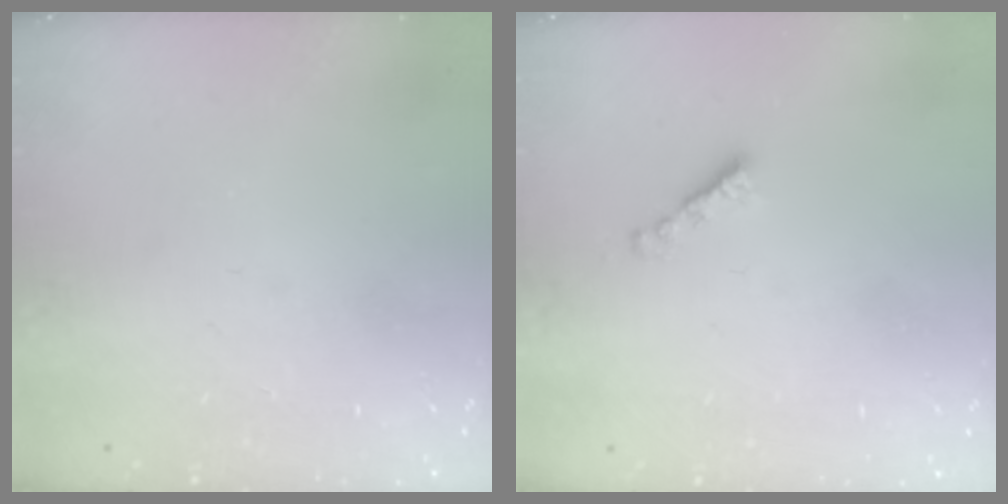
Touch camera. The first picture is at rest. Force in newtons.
{"total": 2.1, "press": 2.1, "slide": 0.3}